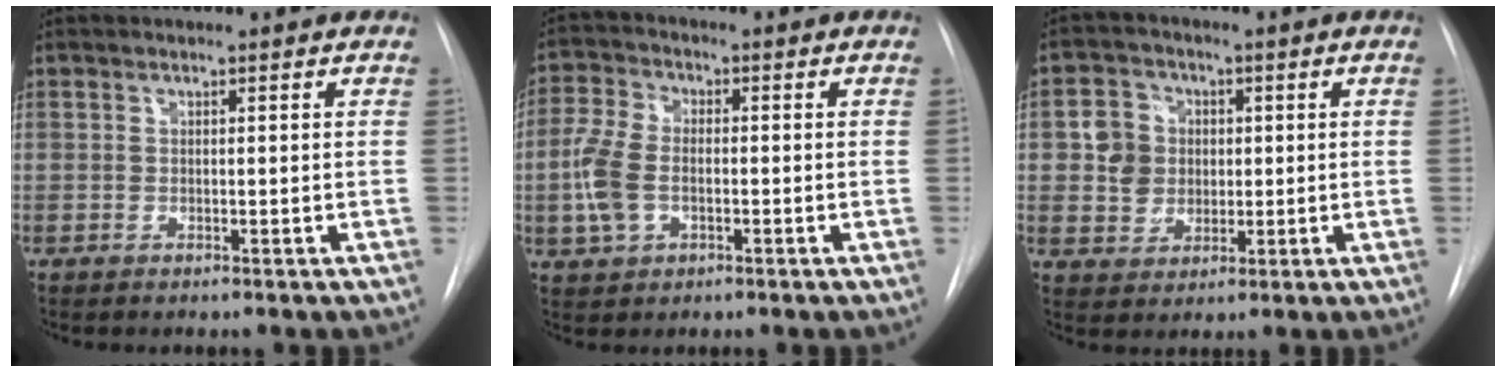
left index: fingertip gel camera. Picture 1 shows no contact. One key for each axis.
{"total": 7.3, "fx": -1.4, "fy": 4.7, "fz": 5.4, "tx": -0.142, "ty": 0.009, "tz": -0.028}
{"total": 6.7, "fx": 0.6, "fy": 6.3, "fz": 2.3, "tx": -0.052, "ty": 0.023, "tz": 0.017}